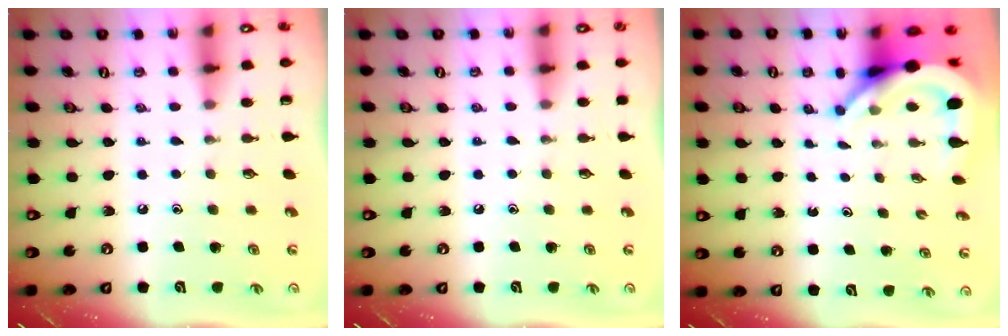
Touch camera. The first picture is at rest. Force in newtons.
{"total": 2.7, "press": 2.7, "slide": 0.5}
{"total": 7.5, "press": 7.5, "slide": 0.7}